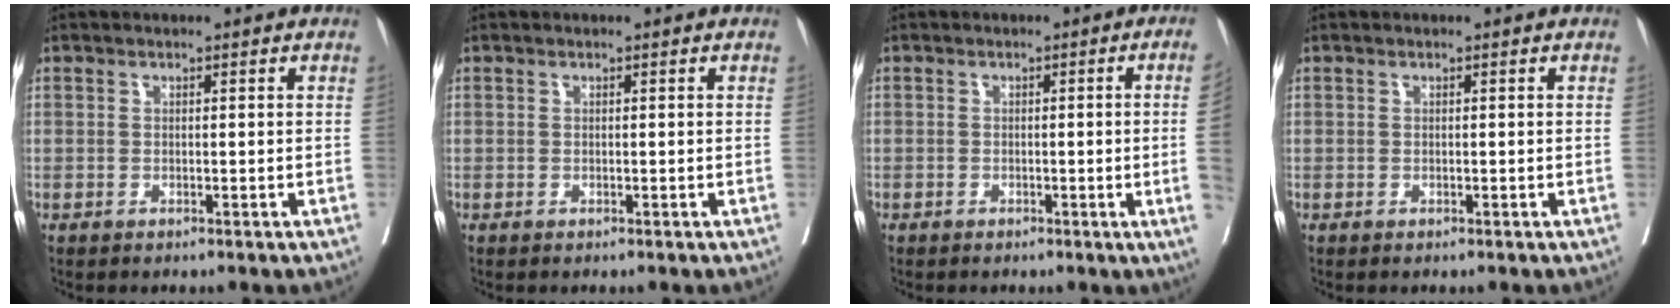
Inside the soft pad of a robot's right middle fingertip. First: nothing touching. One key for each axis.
{"total": 0.0}
{"total": 4.7, "fx": -0.7, "fy": -1.7, "fz": 4.3, "tx": -0.051, "ty": -0.010, "tz": -0.009}
{"total": 0.0}